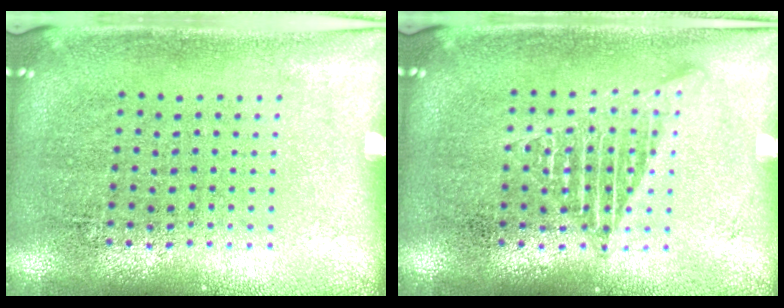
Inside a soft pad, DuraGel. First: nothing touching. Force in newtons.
{"total": 2.1, "press": 2.1, "slide": 0.3}